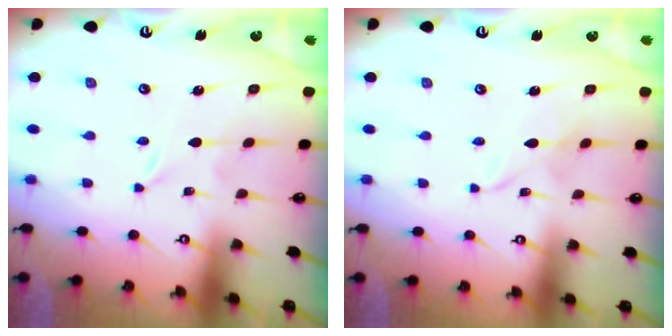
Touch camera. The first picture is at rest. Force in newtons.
{"total": 3.2, "press": 3.2, "slide": 0.1}